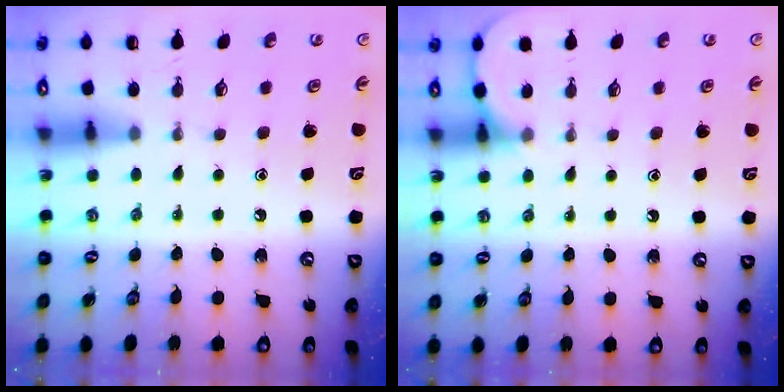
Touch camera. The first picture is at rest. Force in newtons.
{"total": 6.1, "press": 6.1, "slide": 0.4}